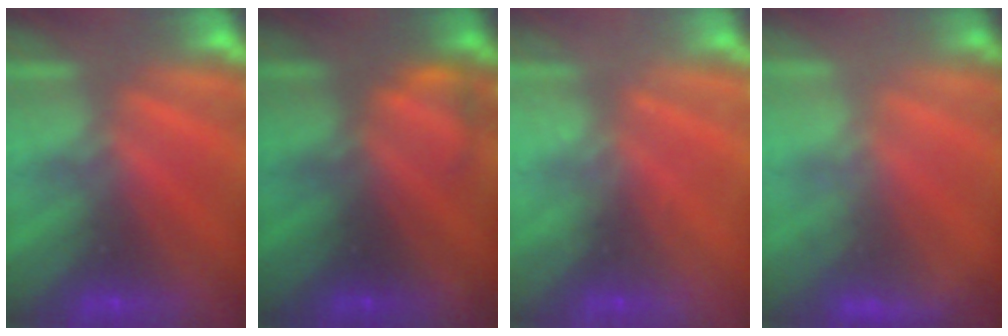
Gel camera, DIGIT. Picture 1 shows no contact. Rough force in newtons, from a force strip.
{"total": 2.3}
{"total": 2.4}
{"total": 2.7}